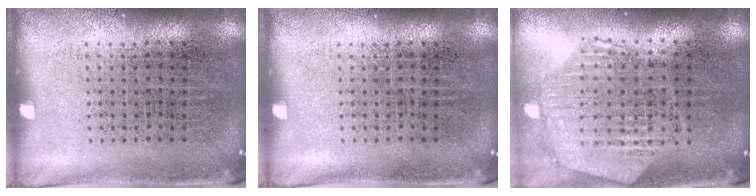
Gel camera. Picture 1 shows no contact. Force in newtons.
{"total": 0.0}
{"total": 1.2, "press": 1.2, "slide": 0.1}